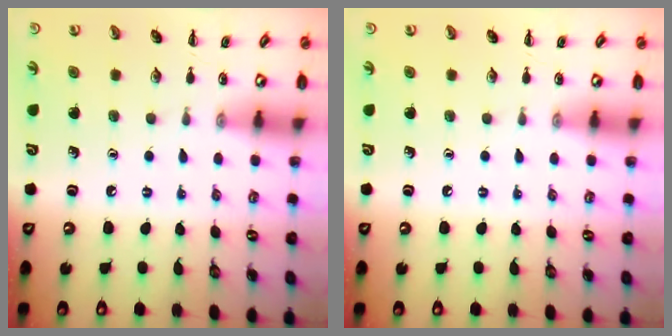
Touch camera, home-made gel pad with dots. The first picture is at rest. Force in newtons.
{"total": 0.0}